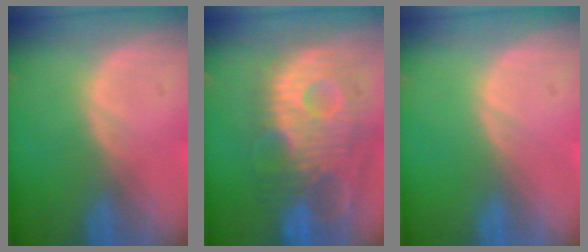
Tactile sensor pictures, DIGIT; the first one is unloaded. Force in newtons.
{"total": 11.8, "press": 10.7, "slide": 5.1}
{"total": 0.0}